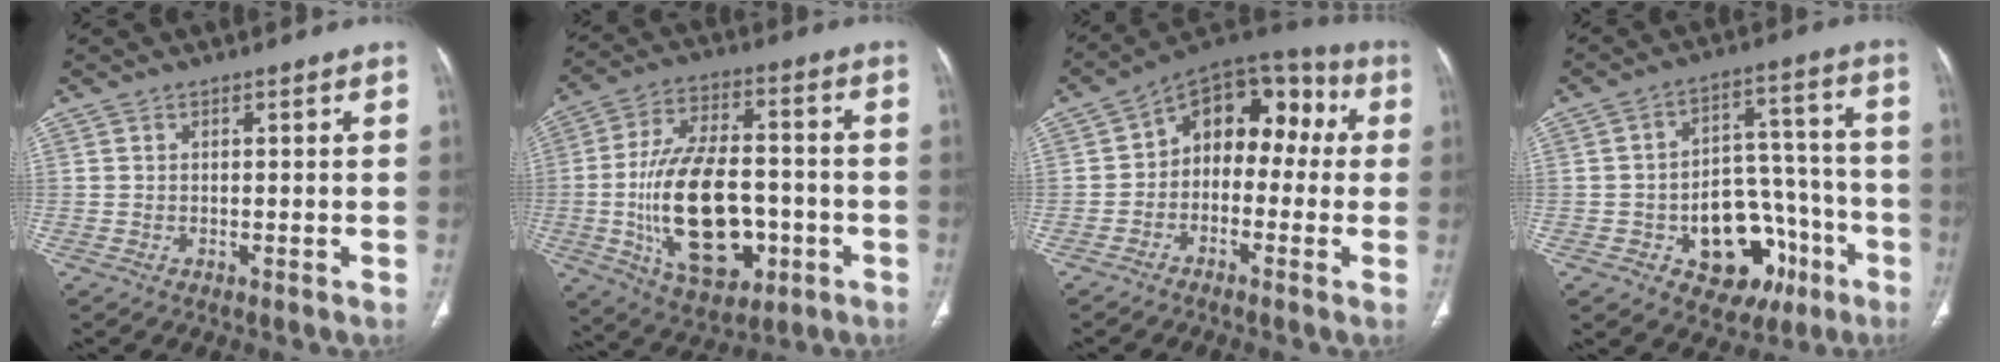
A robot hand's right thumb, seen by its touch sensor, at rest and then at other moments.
{"total": 21.2, "force": [-4.4, 11.9, 17.0], "torque": [-0.280, 0.018, -0.058]}
{"total": 13.3, "force": [0.2, 9.2, 9.6], "torque": [-0.083, 0.058, -0.018]}
{"total": 17.7, "force": [-7.3, 11.7, 11.1], "torque": [-0.098, 0.066, -0.091]}